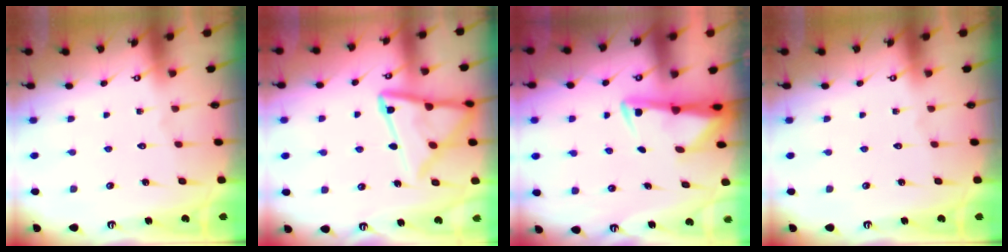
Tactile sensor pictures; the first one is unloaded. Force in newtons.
{"total": 15.9, "press": 15.9, "slide": 1.7}
{"total": 3.0, "press": 2.9, "slide": 0.5}
{"total": 0.0}